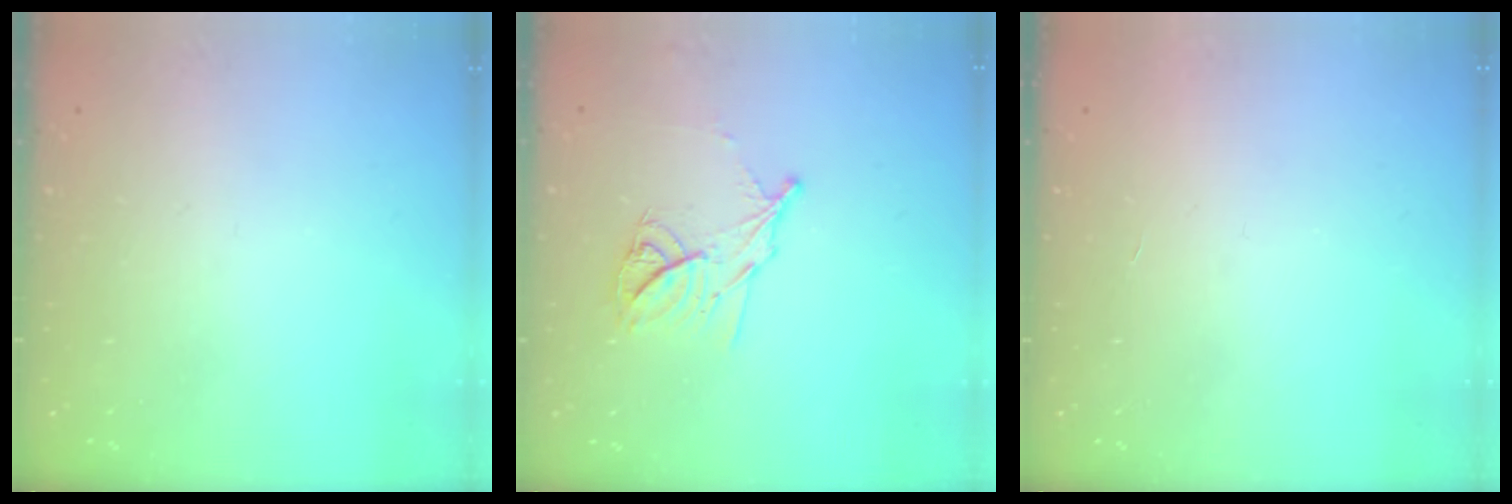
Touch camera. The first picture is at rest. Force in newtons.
{"total": 11.4, "press": 11.4, "slide": 0.3}
{"total": 1.8, "press": 1.8, "slide": 0.1}